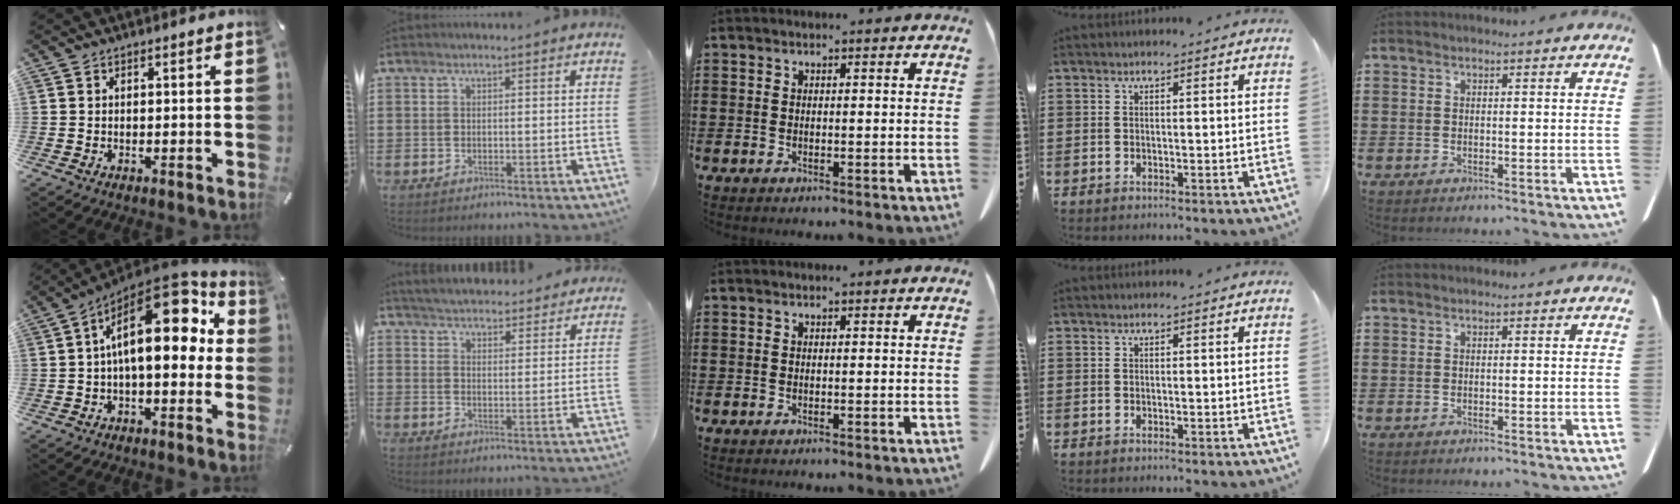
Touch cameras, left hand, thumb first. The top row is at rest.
{"thumb": {"total": 19.3, "force": [5.5, 8.9, 16.2], "torque": [-0.253, -0.044, 0.094]}, "index": {"total": 4.5, "force": [4.5, 0.1, 0.1], "torque": [-0.021, -0.025, 0.078]}}